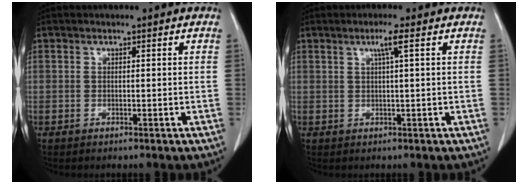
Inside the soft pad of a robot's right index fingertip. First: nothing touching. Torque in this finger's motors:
{"motor_torque": [0.16, -0.09, 0.07, 0.02]}